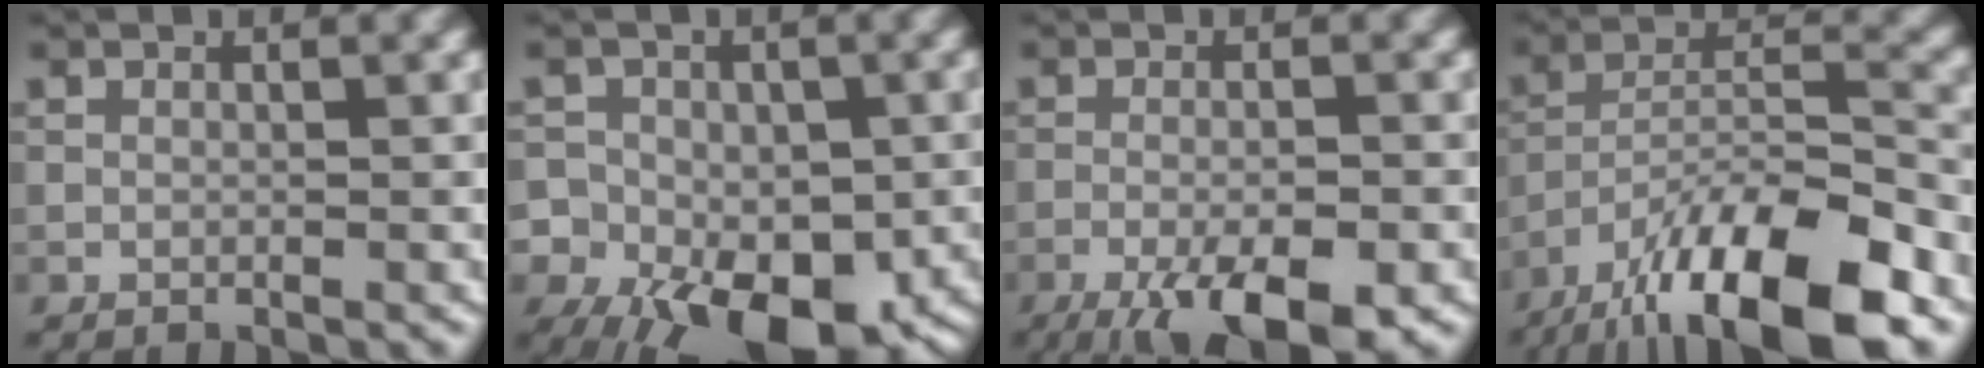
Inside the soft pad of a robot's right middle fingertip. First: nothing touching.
{"total": 14.8, "force": [-6.0, 11.2, 7.6], "torque": [-0.112, -0.020, -0.115]}
{"total": 8.1, "force": [-5.0, 2.3, 5.9], "torque": [-0.099, -0.024, -0.078]}
{"total": 15.3, "force": [-11.0, 4.3, 9.8], "torque": [-0.183, -0.004, -0.185]}